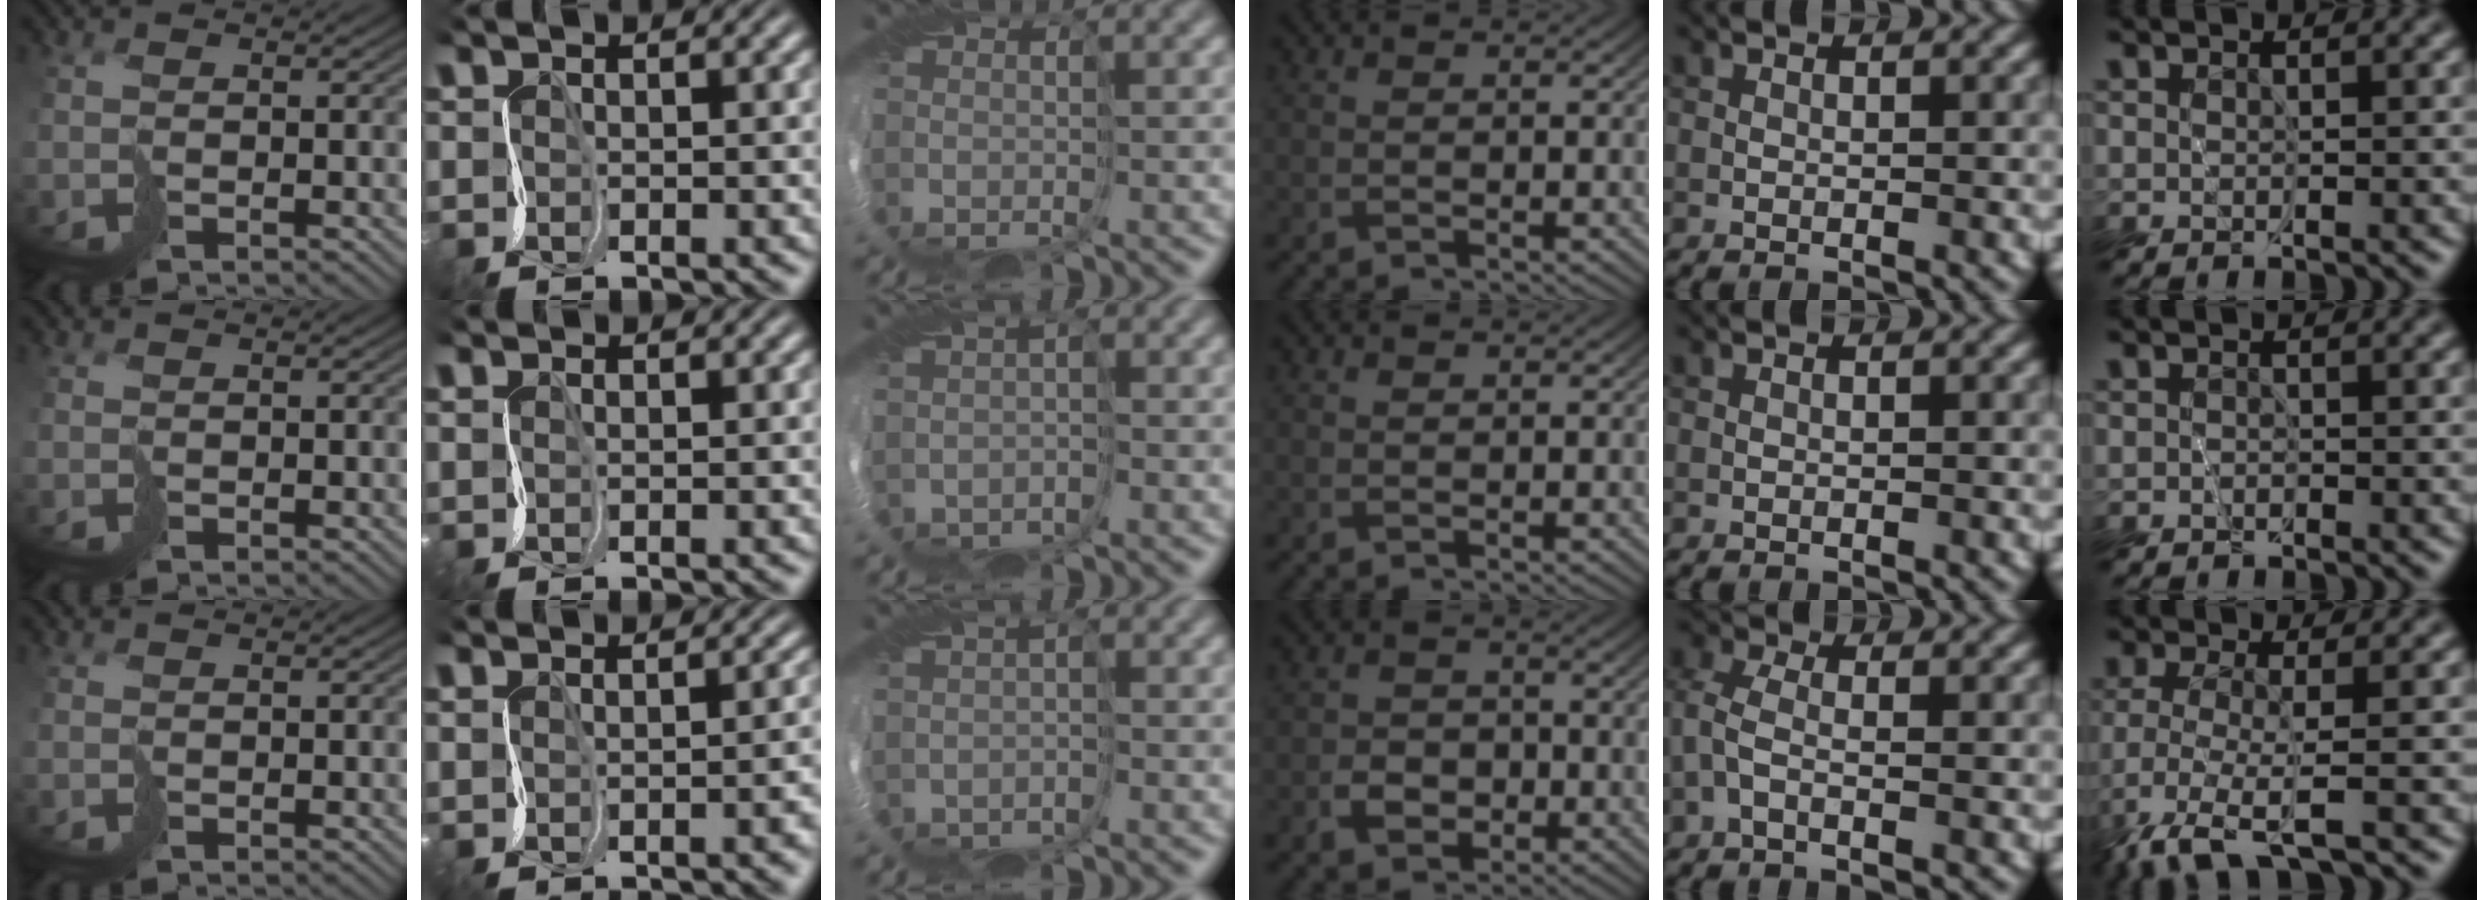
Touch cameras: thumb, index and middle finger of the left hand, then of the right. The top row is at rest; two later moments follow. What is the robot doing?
{"motion": "cut", "object": "bubble wrap"}